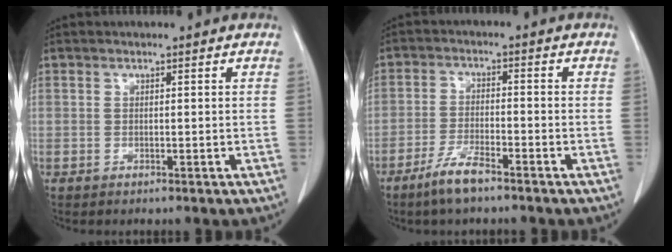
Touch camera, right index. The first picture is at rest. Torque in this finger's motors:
{"motor_torque": [0.03, -0.13, 0.21, 0.09]}